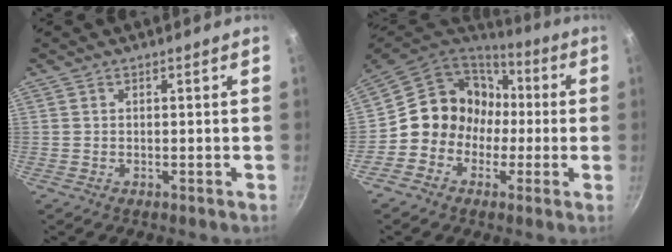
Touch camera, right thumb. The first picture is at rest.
{"total": 14.0, "force": [-1.0, 12.8, 5.5], "torque": [-0.042, 0.056, -0.027]}